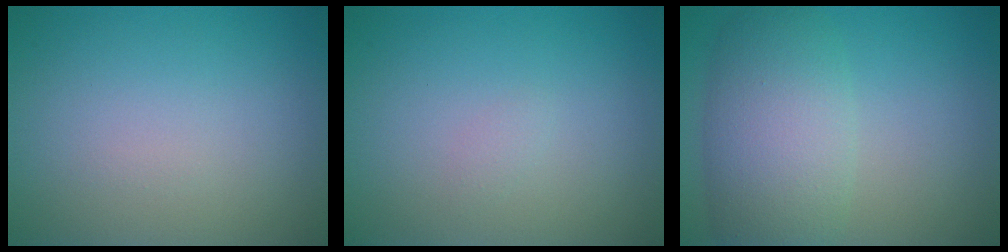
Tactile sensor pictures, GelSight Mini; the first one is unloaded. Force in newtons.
{"total": 0.6, "press": 0.6, "slide": 0.1}
{"total": 6.7, "press": 6.6, "slide": 0.3}